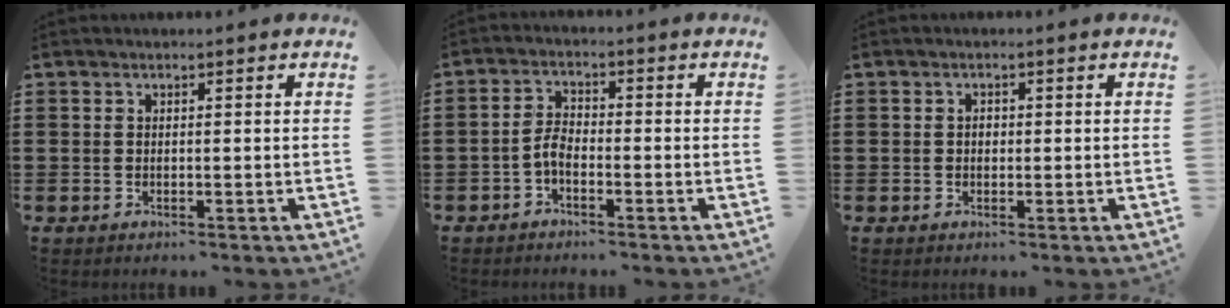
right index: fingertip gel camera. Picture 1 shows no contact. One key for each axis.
{"total": 3.2, "fx": -1.8, "fy": 1.4, "fz": 2.2, "tx": -0.058, "ty": 0.003, "tz": -0.041}
{"total": 0.8, "fx": -0.1, "fy": 0.6, "fz": 0.6, "tx": -0.013, "ty": 0.002, "tz": -0.003}